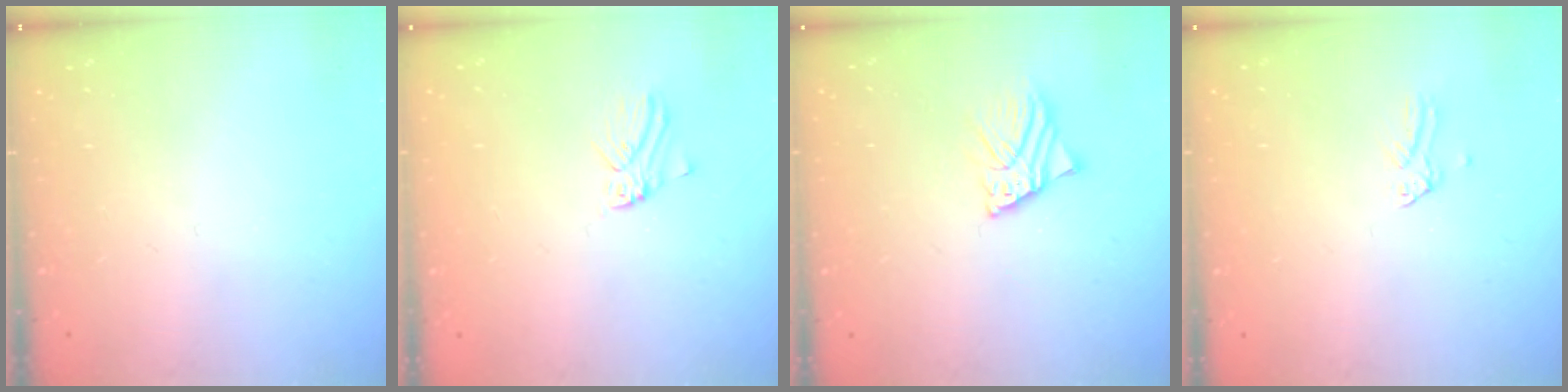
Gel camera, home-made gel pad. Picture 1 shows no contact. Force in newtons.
{"total": 1.4, "press": 1.4, "slide": 0.1}
{"total": 5.6, "press": 5.6, "slide": 0.6}
{"total": 0.0}